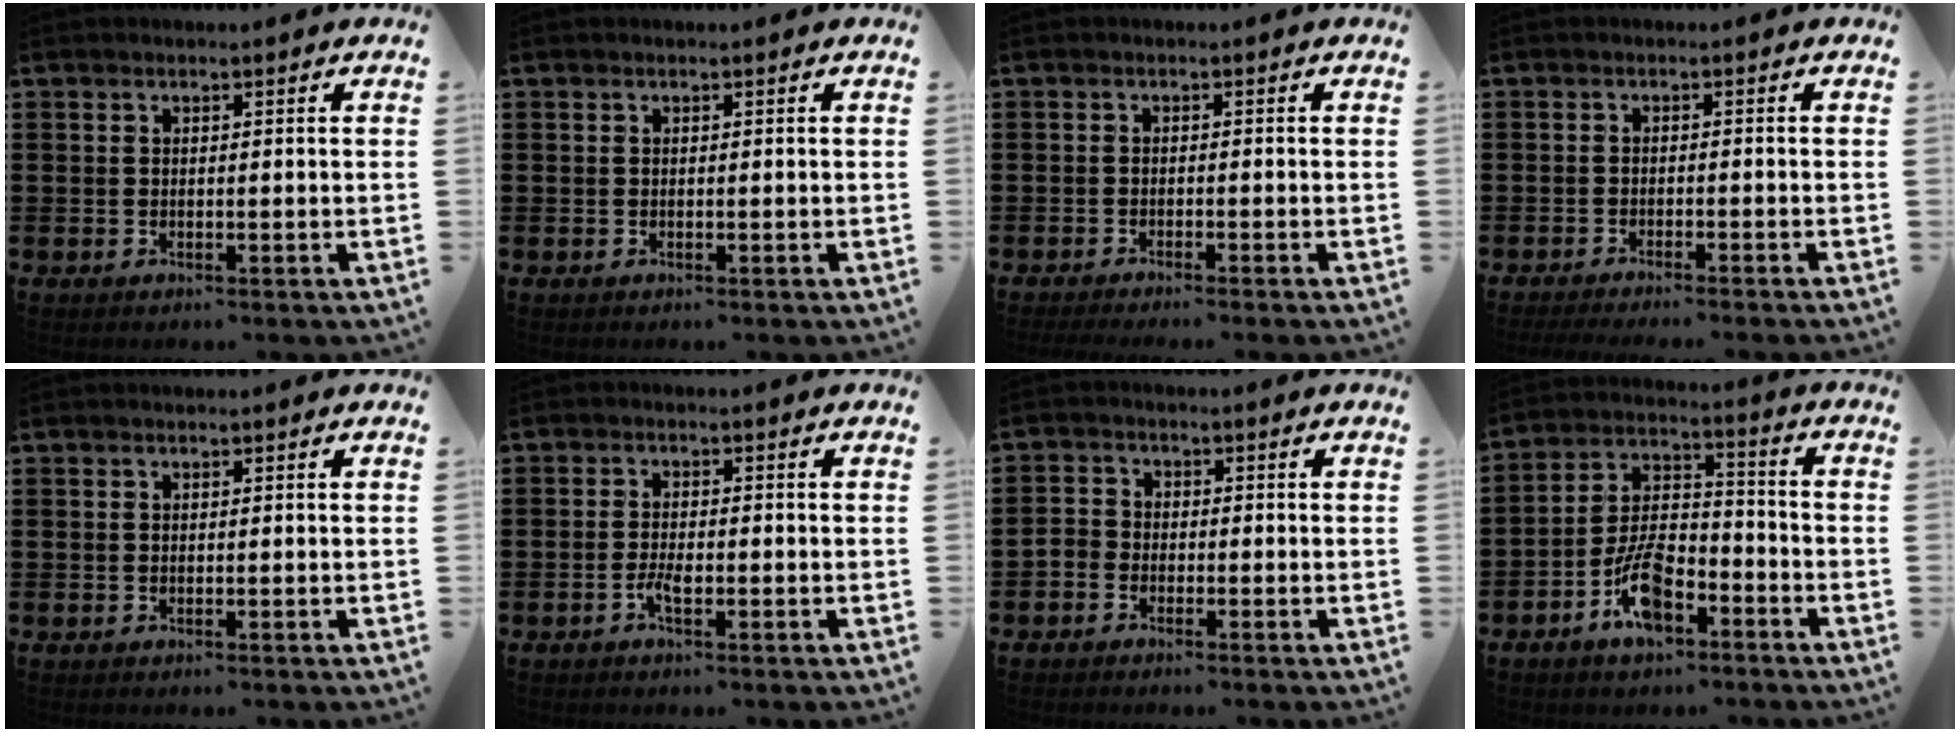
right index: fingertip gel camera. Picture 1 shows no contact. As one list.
[{"total": 0.0}, {"total": 1.2, "force": [-1.1, -0.3, 0.4], "torque": [-0.006, -0.001, -0.021]}, {"total": 1.8, "force": [-1.6, -0.4, 0.5], "torque": [-0.007, -0.001, -0.032]}, {"total": 0.0}, {"total": 2.5, "force": [-1.1, 0.7, 2.1], "torque": [-0.051, -0.002, -0.025]}, {"total": 2.1, "force": [-1.8, 1.1, 0.3], "torque": [-0.012, 0.005, -0.039]}, {"total": 9.0, "force": [-5.1, 4.0, 6.3], "torque": [-0.133, 0.006, -0.091]}]